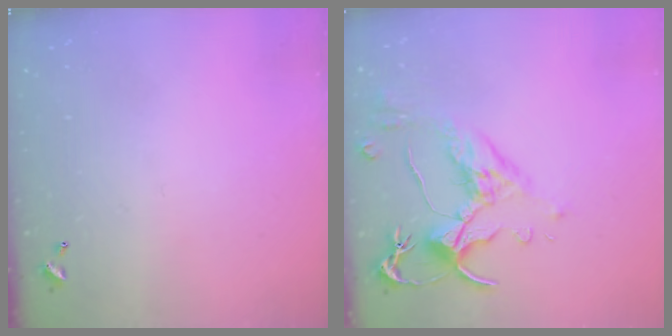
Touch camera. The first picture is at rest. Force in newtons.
{"total": 2.5, "press": 2.1, "slide": 1.4}